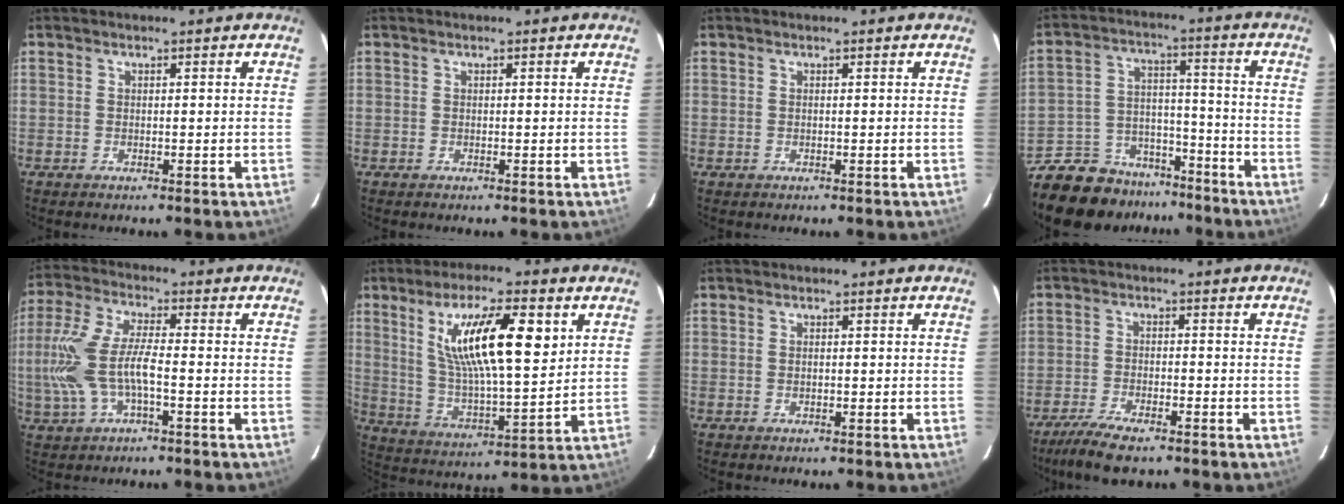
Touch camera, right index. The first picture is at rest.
{"total": 0.0}
{"total": 0.0}
{"total": 17.4, "force": [-14.0, 8.9, 5.3], "torque": [-0.133, 0.042, -0.203]}
{"total": 12.0, "force": [-2.5, 4.3, 10.9], "torque": [-0.240, 0.000, -0.045]}
{"total": 17.1, "force": [6.4, 4.4, 15.2], "torque": [-0.270, 0.003, 0.120]}
{"total": 0.5, "force": [0.1, 0.4, 0.4], "torque": [-0.006, 0.002, 0.003]}
{"total": 8.4, "force": [-6.4, 2.5, 4.7], "torque": [-0.121, -0.018, -0.119]}